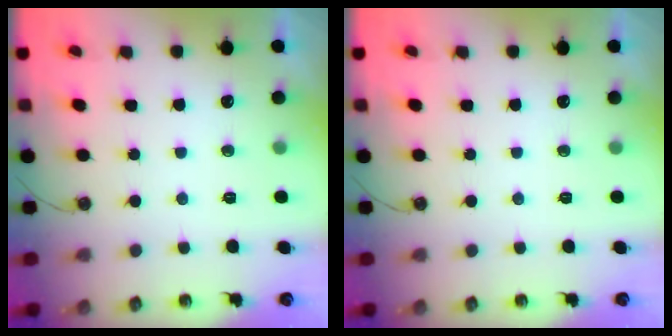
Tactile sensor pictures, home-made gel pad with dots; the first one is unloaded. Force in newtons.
{"total": 0.0}